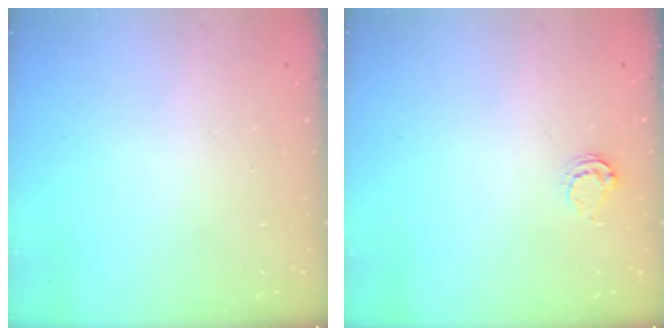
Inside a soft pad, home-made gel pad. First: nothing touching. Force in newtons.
{"total": 4.8, "press": 4.7, "slide": 0.4}